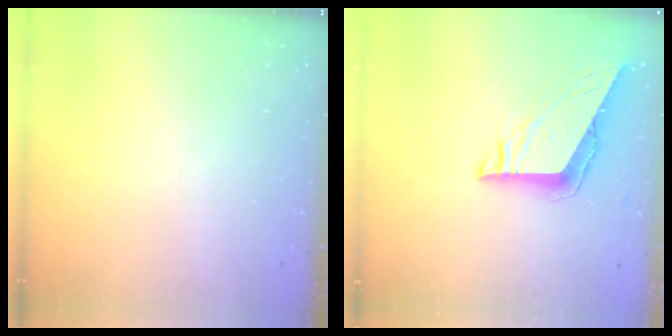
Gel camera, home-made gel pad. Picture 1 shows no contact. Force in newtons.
{"total": 8.6, "press": 8.5, "slide": 1.3}